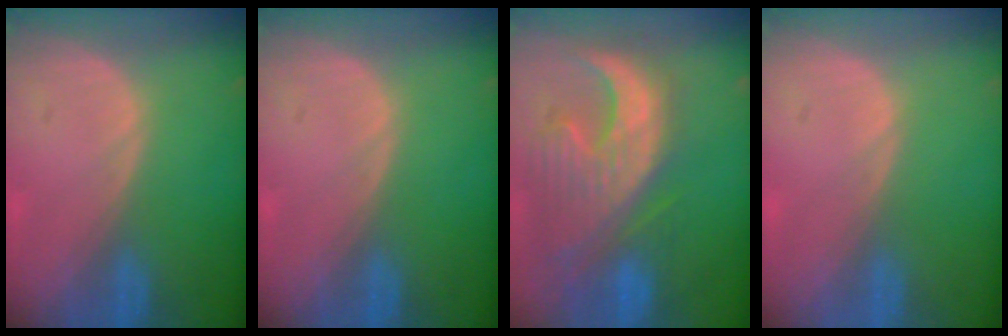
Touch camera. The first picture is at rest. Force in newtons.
{"total": 0.0}
{"total": 13.0, "press": 11.2, "slide": 6.6}
{"total": 0.0}